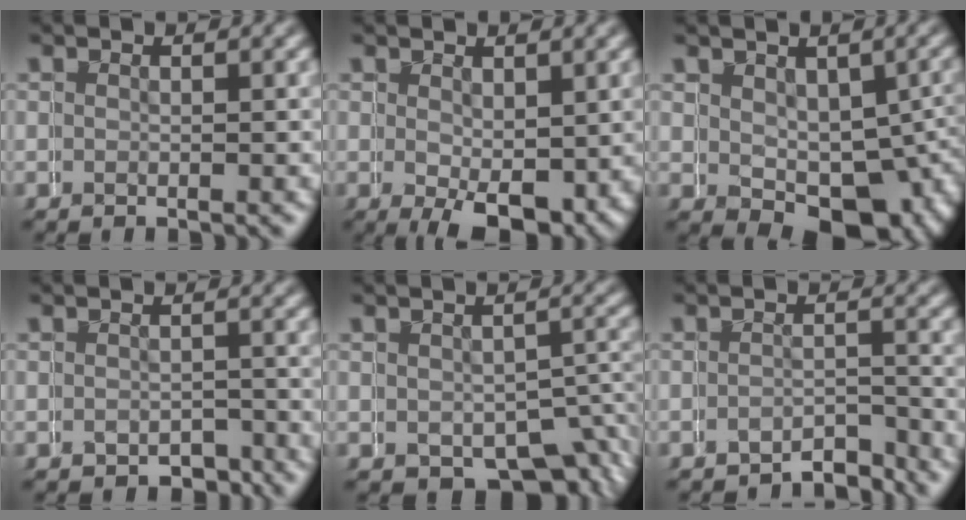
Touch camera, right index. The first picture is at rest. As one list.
[{"total": 5.2, "force": [-0.8, 2.3, 4.6], "torque": [-0.078, -0.021, -0.001]}, {"total": 7.1, "force": [-0.9, 4.7, 5.3], "torque": [-0.057, -0.024, 0.001]}, {"total": 2.0, "force": [-1.5, 1.2, -0.6], "torque": [0.014, 0.002, -0.029]}, {"total": 5.0, "force": [-1.9, 3.7, 2.9], "torque": [-0.024, -0.005, -0.031]}, {"total": 3.1, "force": [-2.9, 1.0, 0.1], "torque": [0.007, -0.008, -0.051]}]